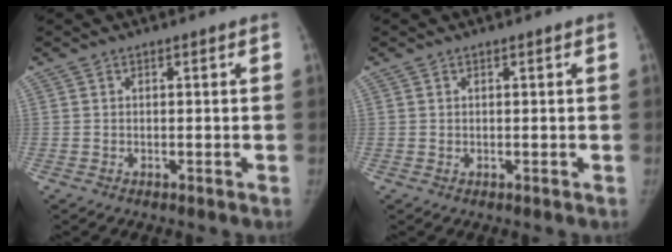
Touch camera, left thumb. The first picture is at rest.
{"total": 0.0}